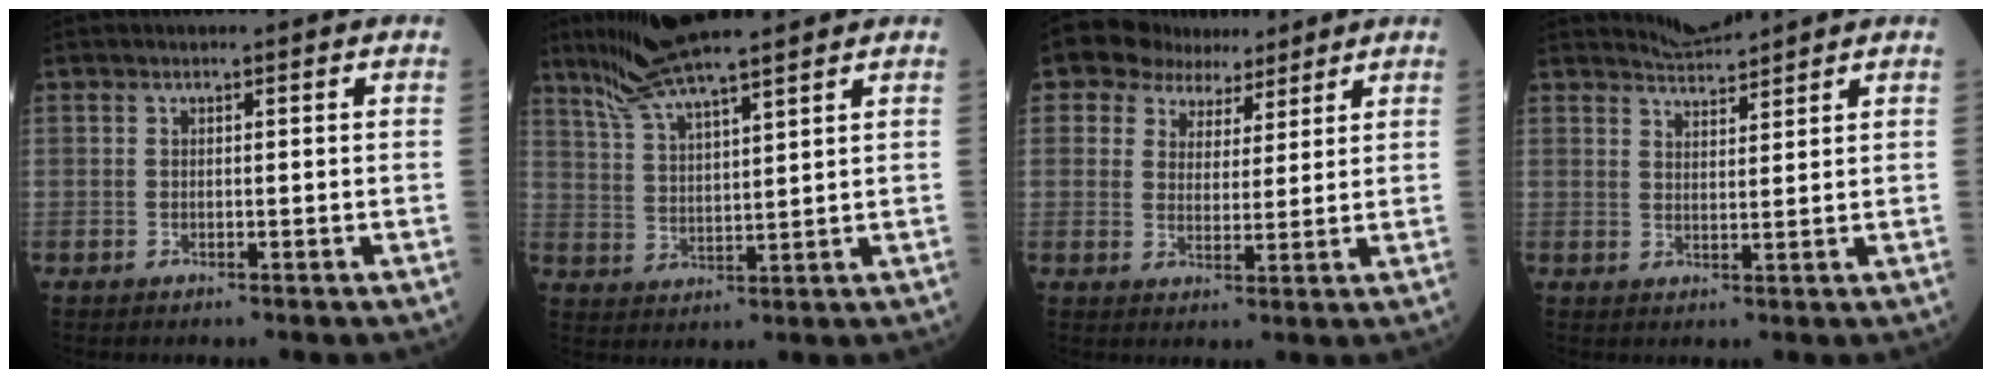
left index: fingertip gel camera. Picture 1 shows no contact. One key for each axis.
{"total": 10.1, "fx": 8.4, "fy": 0.2, "fz": 5.6, "tx": -0.107, "ty": 0.025, "tz": 0.155}
{"total": 6.7, "fx": 4.9, "fy": 4.5, "fz": 1.0, "tx": -0.015, "ty": 0.024, "tz": 0.081}
{"total": 3.1, "fx": 3.0, "fy": -0.4, "fz": -0.2, "tx": -0.005, "ty": 0.003, "tz": 0.061}